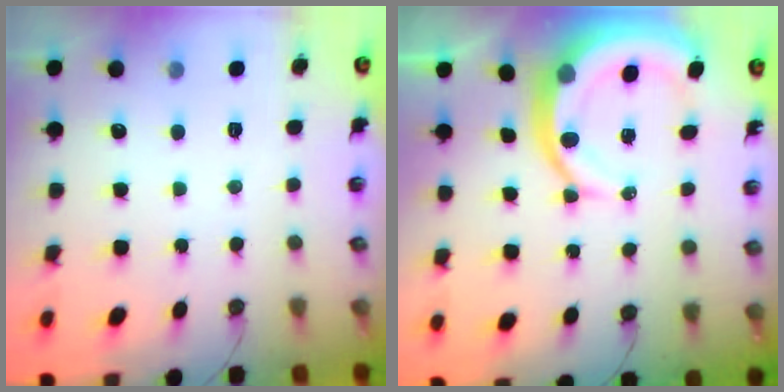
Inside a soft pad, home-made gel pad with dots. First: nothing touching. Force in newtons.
{"total": 13.2, "press": 13.1, "slide": 1.4}